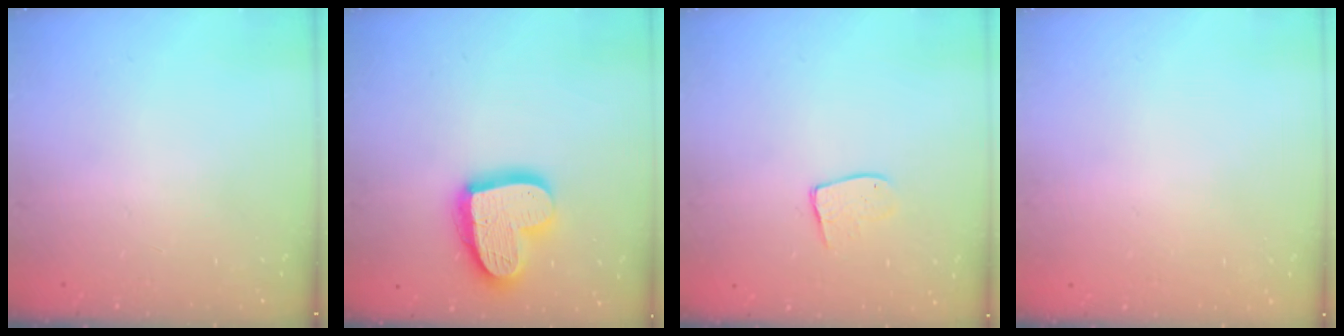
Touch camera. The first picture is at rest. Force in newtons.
{"total": 18.0, "press": 17.9, "slide": 1.3}
{"total": 7.9, "press": 7.9, "slide": 0.4}
{"total": 0.0}